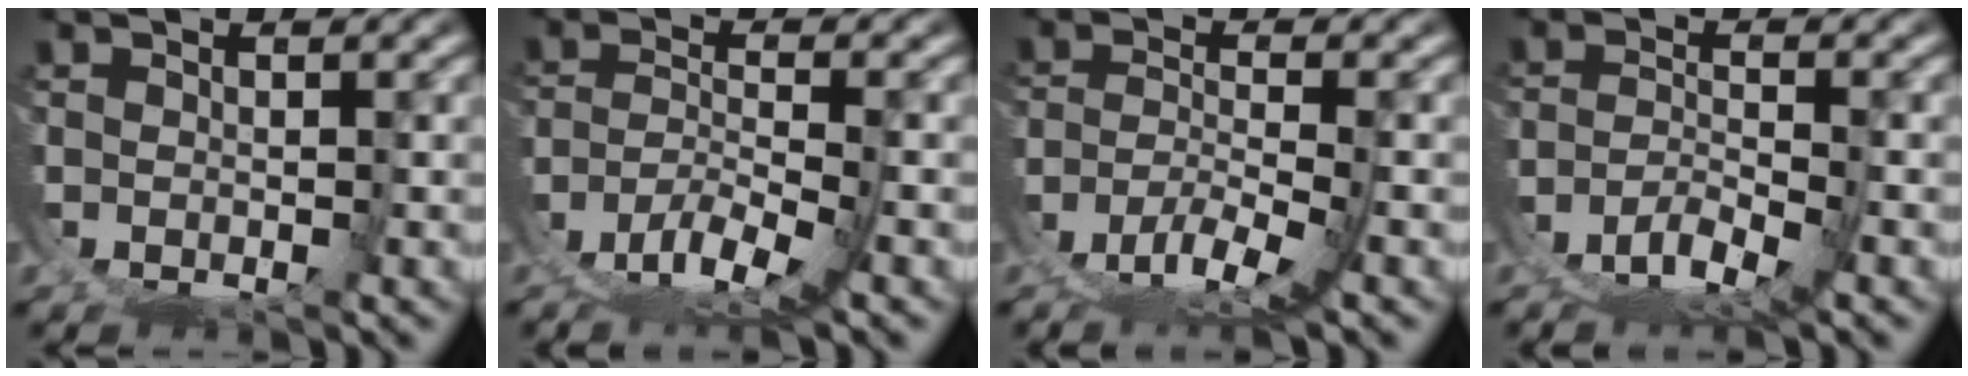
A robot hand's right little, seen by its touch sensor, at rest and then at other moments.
{"total": 5.0, "force": [-2.5, 1.3, 4.1], "torque": [-0.065, -0.019, -0.034]}
{"total": 4.7, "force": [-2.6, 0.7, 3.9], "torque": [-0.059, -0.016, -0.035]}
{"total": 5.0, "force": [-3.3, 1.9, 3.2], "torque": [-0.041, -0.009, -0.054]}